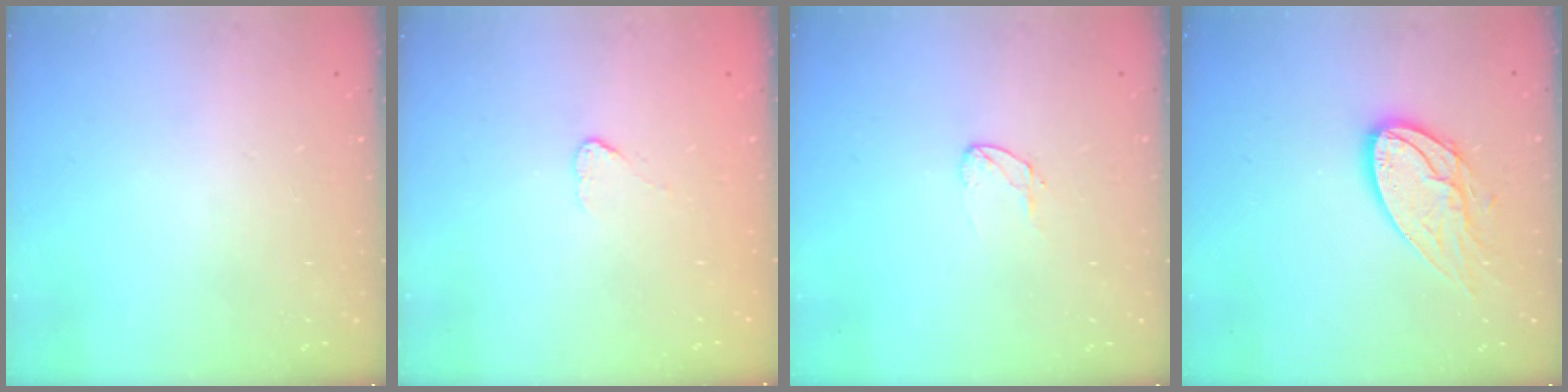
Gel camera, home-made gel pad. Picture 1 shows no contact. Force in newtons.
{"total": 2.7, "press": 2.7, "slide": 0.3}
{"total": 4.8, "press": 4.7, "slide": 0.3}
{"total": 15.1, "press": 15.0, "slide": 1.3}